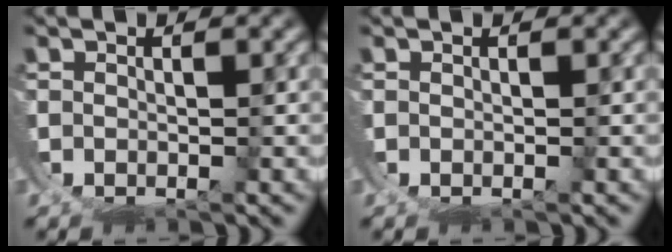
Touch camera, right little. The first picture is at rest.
{"total": 0.0}